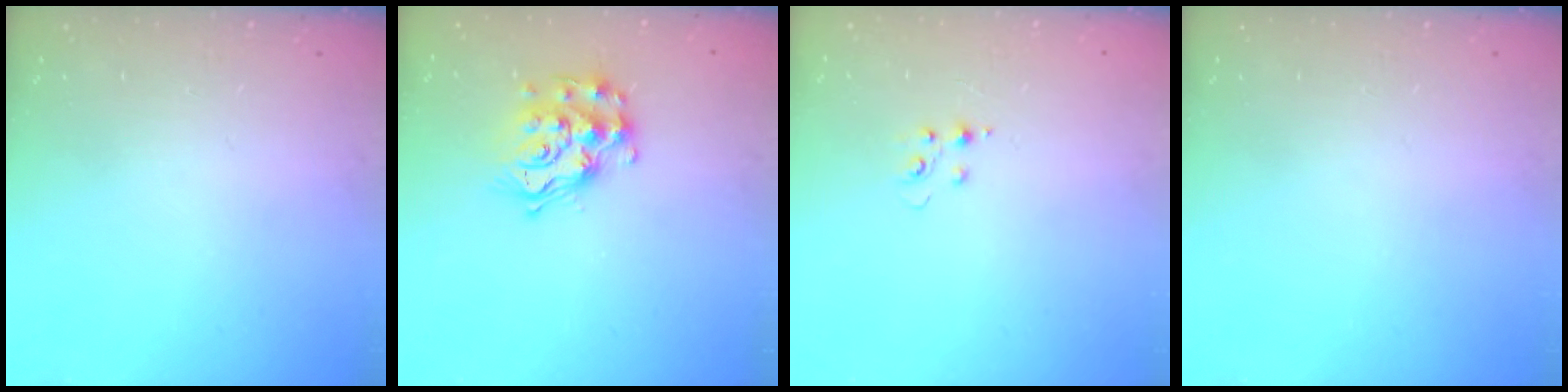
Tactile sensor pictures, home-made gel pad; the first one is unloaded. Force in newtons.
{"total": 13.7, "press": 13.7, "slide": 0.6}
{"total": 3.8, "press": 3.8, "slide": 0.4}
{"total": 0.0}